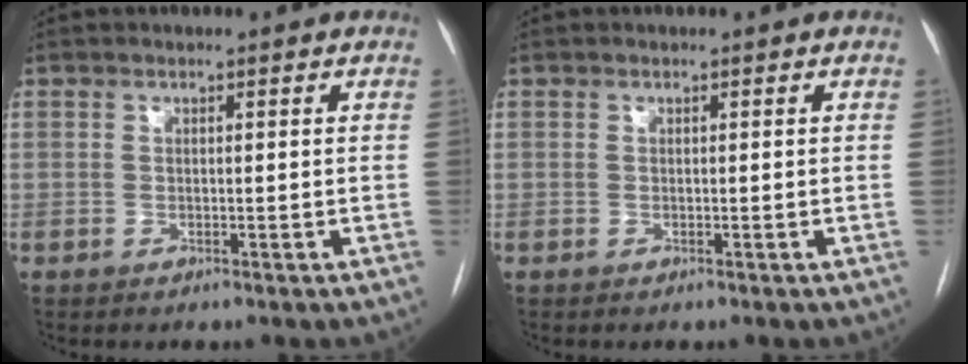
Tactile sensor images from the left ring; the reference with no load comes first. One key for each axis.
{"total": 0.0}